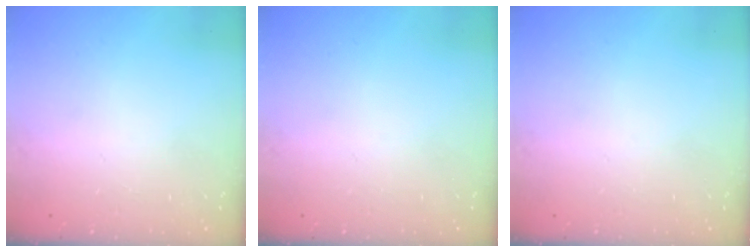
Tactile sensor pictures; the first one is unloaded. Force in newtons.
{"total": 0.0}
{"total": 0.0}